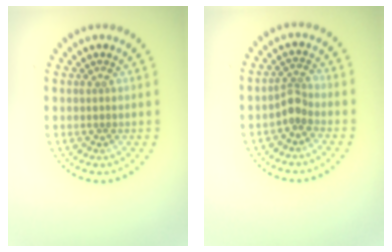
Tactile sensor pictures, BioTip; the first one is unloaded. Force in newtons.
{"total": 2.0, "press": 1.4, "slide": 1.4}